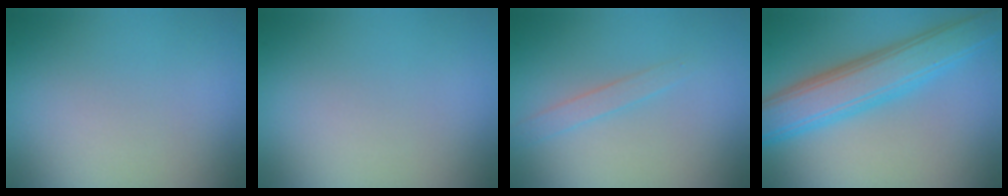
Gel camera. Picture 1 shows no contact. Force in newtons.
{"total": 0.0}
{"total": 1.3, "press": 1.3, "slide": 0.0}
{"total": 6.7, "press": 6.7, "slide": 0.4}